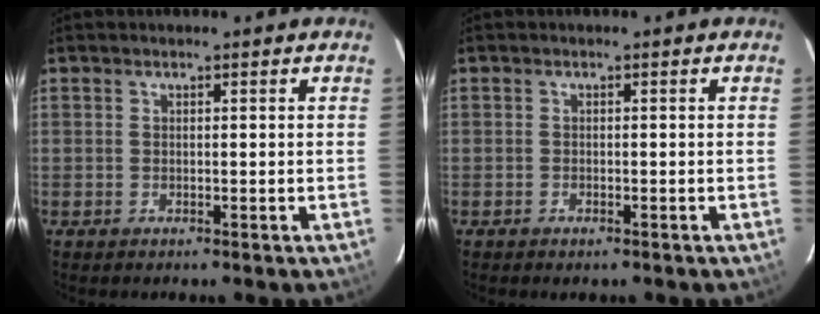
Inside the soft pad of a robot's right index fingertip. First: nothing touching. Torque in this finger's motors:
{"motor_torque": [0.04, -0.10, -0.09, -0.07]}